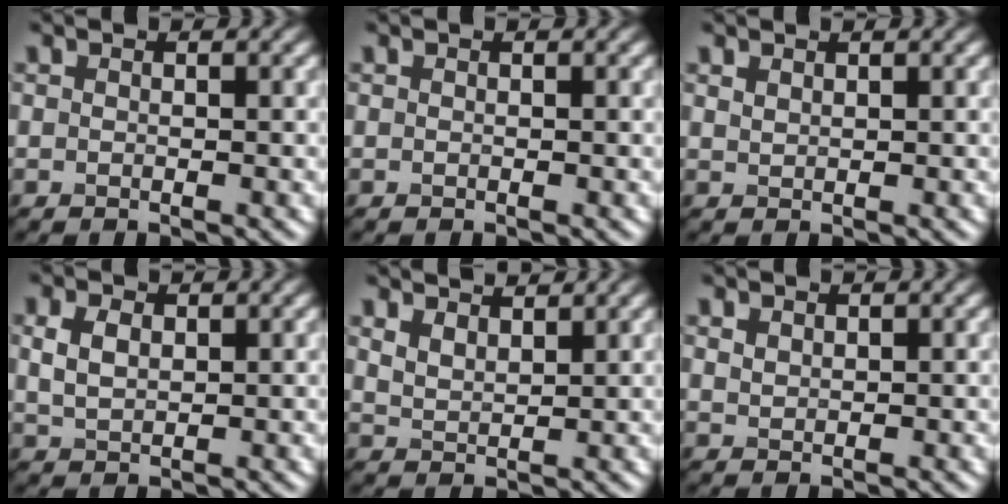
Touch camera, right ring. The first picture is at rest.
{"total": 0.0}
{"total": 0.8, "force": [0.7, 0.3, 0.2], "torque": [-0.007, -0.001, 0.017]}
{"total": 2.5, "force": [0.9, 1.6, 1.7], "torque": [-0.040, 0.001, 0.021]}
{"total": 3.4, "force": [2.9, 1.1, 1.3], "torque": [-0.026, 0.003, 0.046]}
{"total": 1.0, "force": [0.8, 0.6, 0.3], "torque": [-0.008, -0.001, 0.019]}